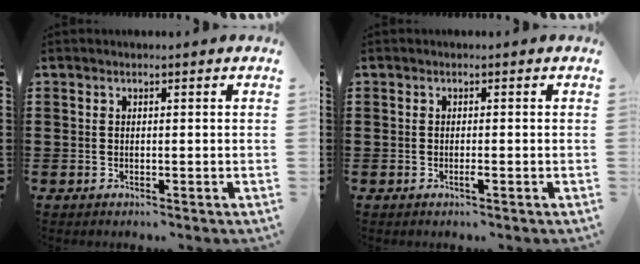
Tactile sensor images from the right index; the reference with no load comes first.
{"total": 0.7, "force": [-0.4, 0.1, 0.6], "torque": [-0.018, -0.005, -0.009]}